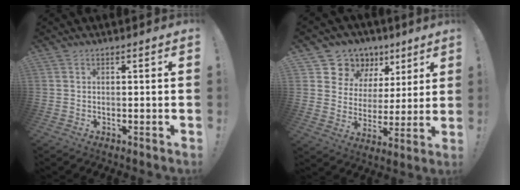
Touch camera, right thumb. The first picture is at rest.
{"total": 11.9, "force": [7.1, 9.2, 2.3], "torque": [-0.039, -0.051, 0.144]}